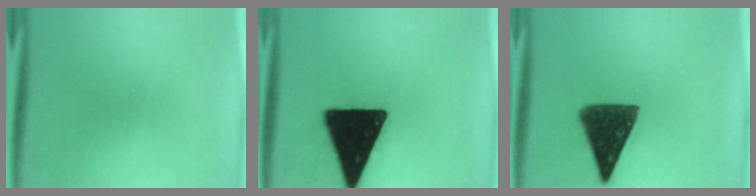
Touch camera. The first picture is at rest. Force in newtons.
{"total": 22.2}
{"total": 12.8}